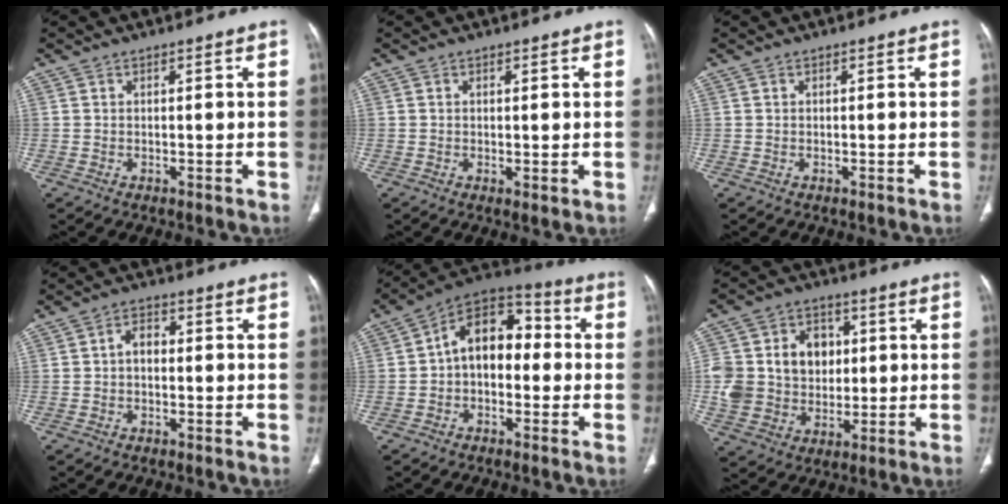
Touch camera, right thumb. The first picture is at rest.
{"total": 1.0, "force": [0.0, 0.3, 1.0], "torque": [-0.023, -0.008, 0.004]}
{"total": 0.0}
{"total": 3.3, "force": [-0.2, 2.3, 2.4], "torque": [-0.031, 0.015, -0.009]}
{"total": 12.9, "force": [-0.2, 8.6, 9.6], "torque": [-0.112, 0.044, -0.019]}
{"total": 17.2, "force": [2.2, 14.3, 9.3], "torque": [-0.151, 0.023, 0.056]}